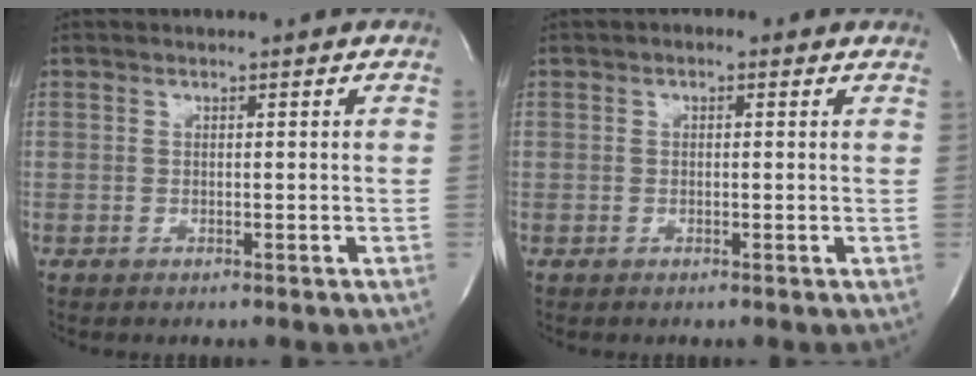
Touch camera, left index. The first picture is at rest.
{"total": 1.5, "force": [0.6, 1.0, 0.8], "torque": [-0.011, 0.014, 0.002]}